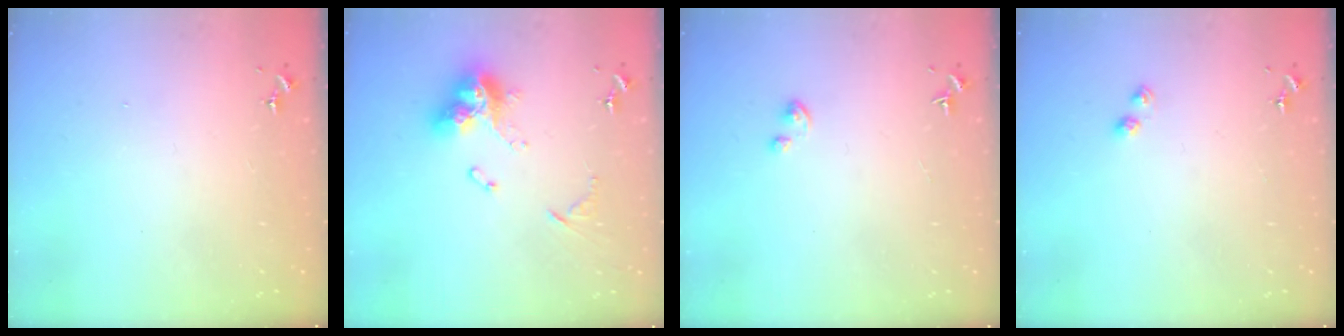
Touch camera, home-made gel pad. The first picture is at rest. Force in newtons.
{"total": 16.0, "press": 16.0, "slide": 1.4}
{"total": 1.8, "press": 1.8, "slide": 0.1}
{"total": 3.1, "press": 3.1, "slide": 0.4}